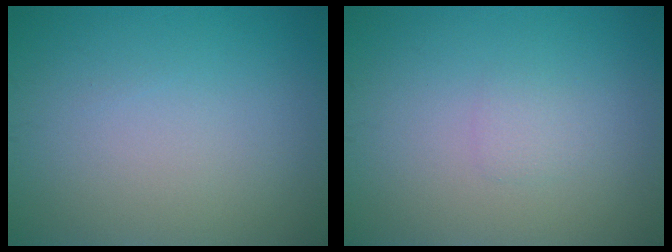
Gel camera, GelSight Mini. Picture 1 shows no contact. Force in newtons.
{"total": 0.9, "press": 0.9, "slide": 0.1}